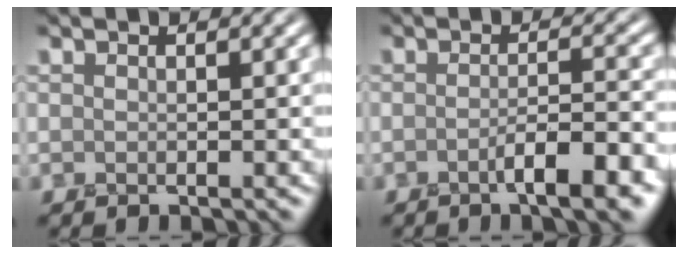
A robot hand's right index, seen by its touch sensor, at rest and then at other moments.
{"total": 4.7, "force": [-1.9, 1.1, 4.2], "torque": [-0.058, 0.008, -0.037]}